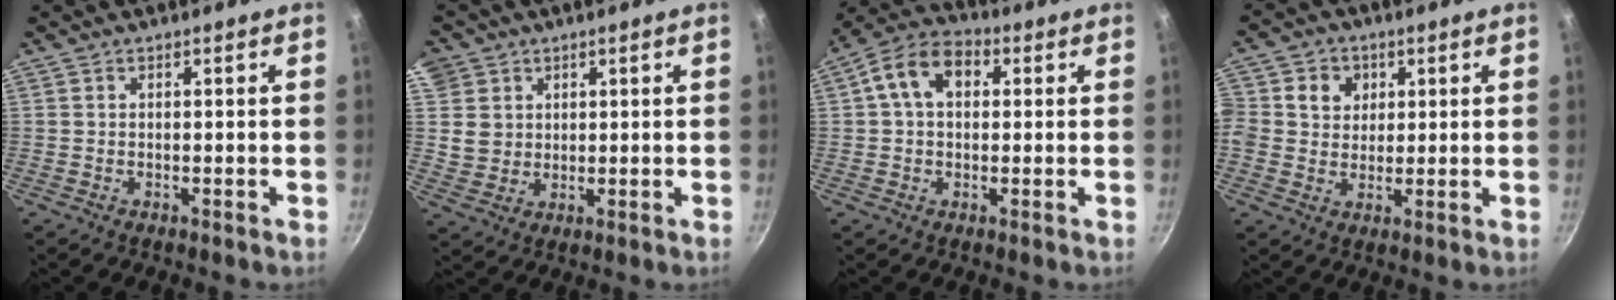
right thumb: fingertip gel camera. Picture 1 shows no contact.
{"total": 6.7, "force": [2.6, 6.1, 1.3], "torque": [0.023, -0.002, 0.052]}
{"total": 9.9, "force": [2.2, 6.8, 6.9], "torque": [-0.103, 0.026, 0.019]}
{"total": 9.1, "force": [2.0, 8.3, 3.1], "torque": [-0.045, 0.008, 0.020]}